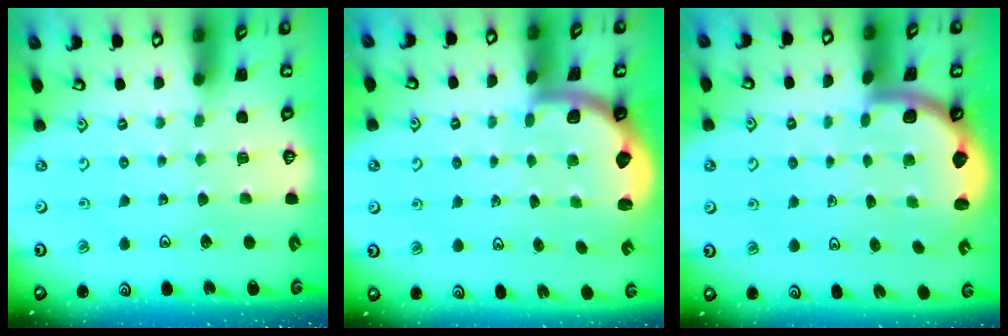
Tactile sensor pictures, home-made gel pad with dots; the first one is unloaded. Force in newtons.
{"total": 1.9, "press": 1.8, "slide": 0.5}
{"total": 1.7, "press": 1.7, "slide": 0.2}